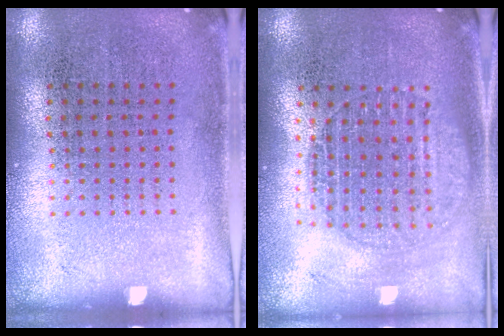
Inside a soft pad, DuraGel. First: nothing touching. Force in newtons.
{"total": 1.8, "press": 1.5, "slide": 1.0}